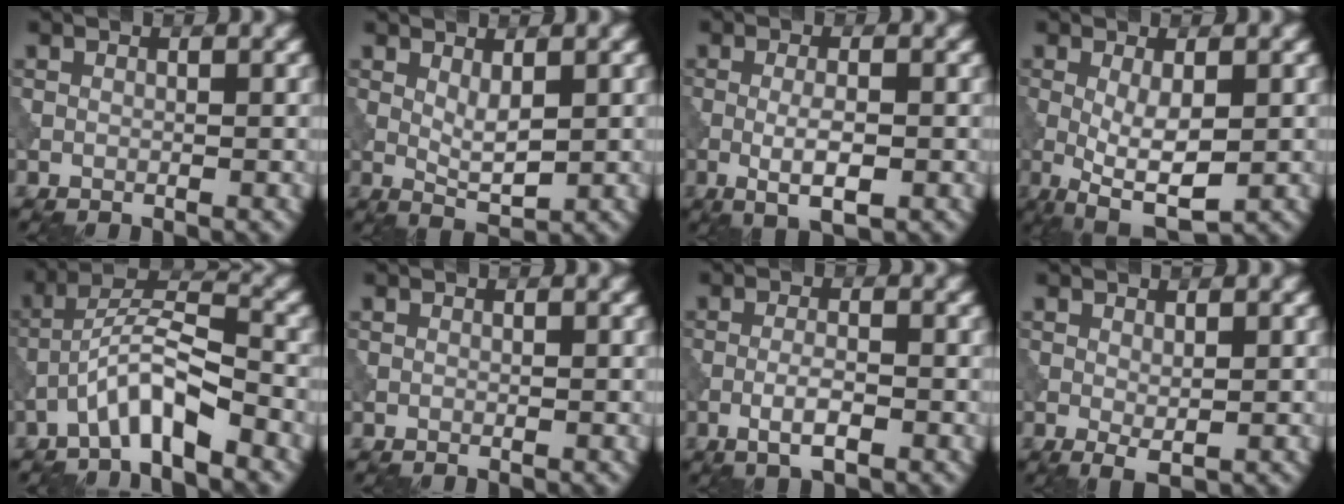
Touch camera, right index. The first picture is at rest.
{"total": 2.3, "force": [0.7, 0.7, 2.1], "torque": [-0.042, -0.006, 0.018]}
{"total": 3.3, "force": [-0.8, 0.8, 3.1], "torque": [-0.058, -0.004, -0.015]}
{"total": 4.8, "force": [-0.6, 1.5, 4.5], "torque": [-0.086, -0.013, -0.006]}
{"total": 5.3, "force": [-3.4, 1.2, 3.8], "torque": [-0.070, 0.018, -0.068]}
{"total": 0.0}
{"total": 2.6, "force": [-1.1, 0.6, 2.3], "torque": [-0.044, 0.003, -0.026]}
{"total": 1.2, "force": [0.0, 0.4, 1.2], "torque": [-0.021, -0.005, 0.003]}